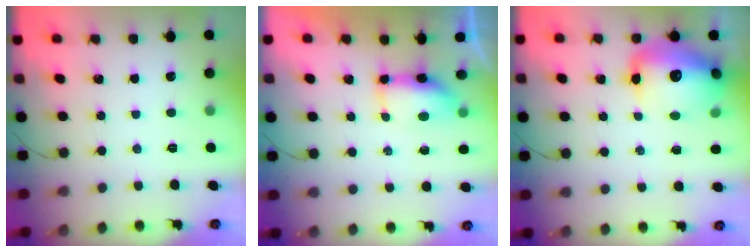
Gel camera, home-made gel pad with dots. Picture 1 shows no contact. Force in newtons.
{"total": 6.7, "press": 6.7, "slide": 0.6}
{"total": 17.3, "press": 16.8, "slide": 3.9}